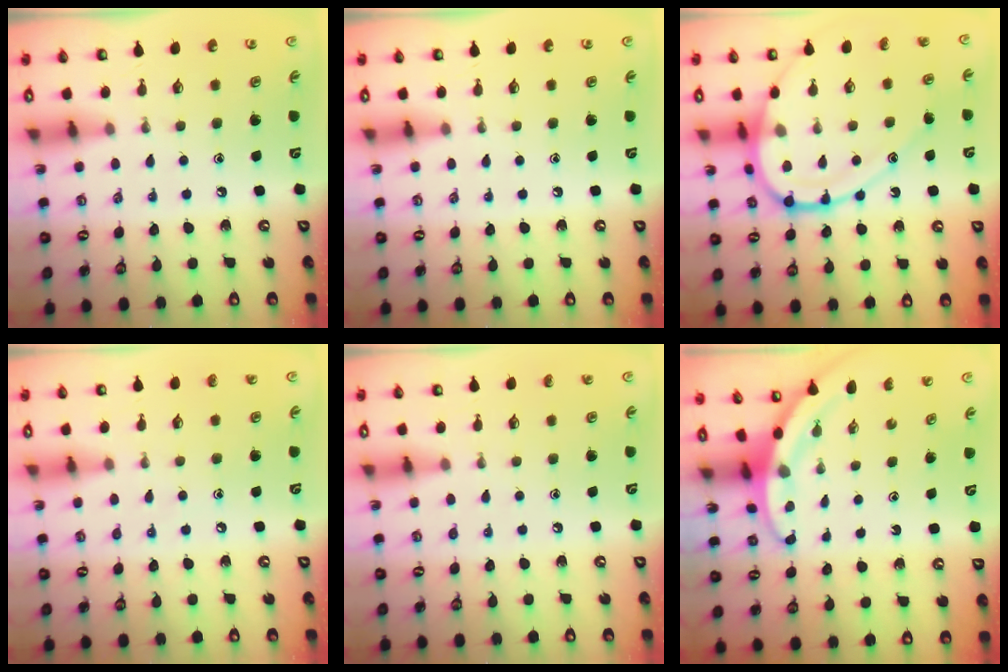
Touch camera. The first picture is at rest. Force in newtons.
{"total": 0.0}
{"total": 15.7, "press": 15.6, "slide": 1.6}
{"total": 5.3, "press": 5.3, "slide": 0.5}
{"total": 3.2, "press": 3.2, "slide": 0.4}
{"total": 3.5, "press": 3.5, "slide": 0.1}